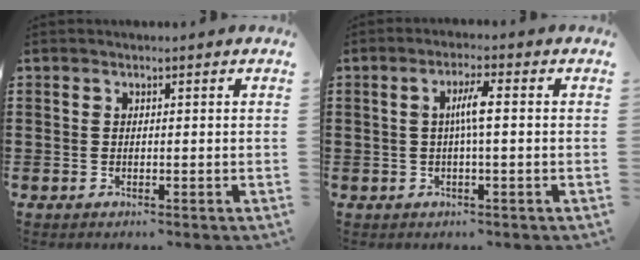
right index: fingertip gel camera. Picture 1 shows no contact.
{"total": 3.8, "force": [0.0, 0.3, 3.7], "torque": [-0.071, -0.001, -0.003]}